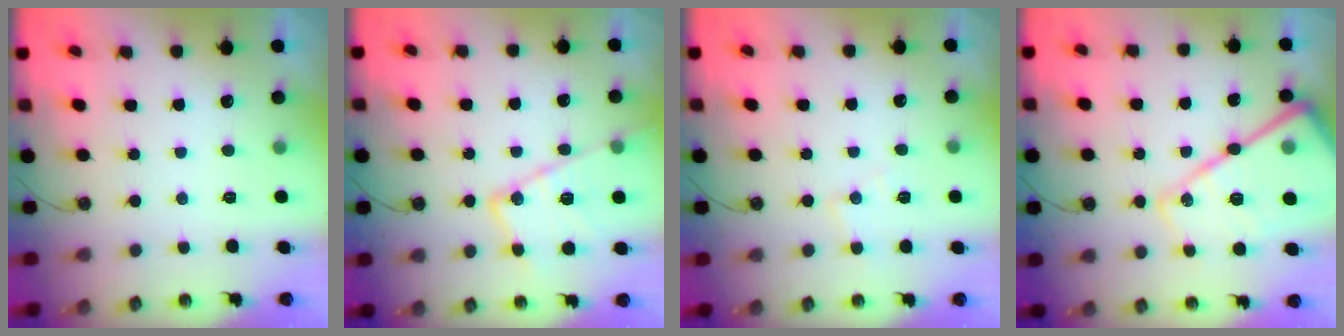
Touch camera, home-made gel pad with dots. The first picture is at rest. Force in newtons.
{"total": 16.1, "press": 16.1, "slide": 1.3}
{"total": 6.3, "press": 6.2, "slide": 0.9}
{"total": 23.8, "press": 23.6, "slide": 2.5}